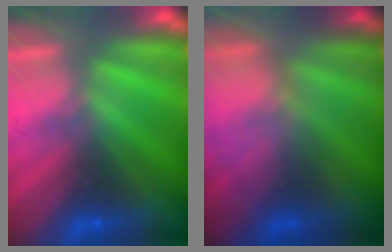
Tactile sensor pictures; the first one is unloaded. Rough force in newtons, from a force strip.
{"total": 5.7}